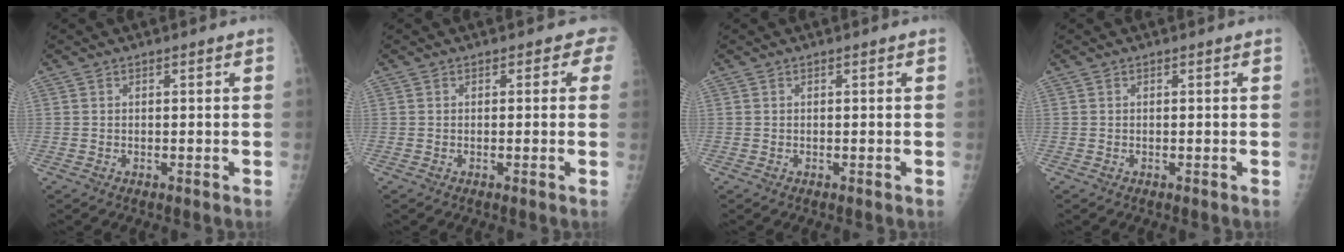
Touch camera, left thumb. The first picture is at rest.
{"total": 1.9, "force": [0.7, 1.5, 1.0], "torque": [0.016, 0.004, -0.002]}
{"total": 0.0}
{"total": 0.0}